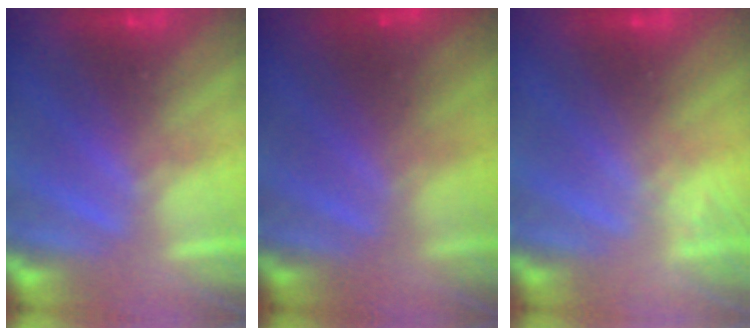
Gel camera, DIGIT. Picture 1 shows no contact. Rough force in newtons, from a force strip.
{"total": 1.5}
{"total": 1.6}